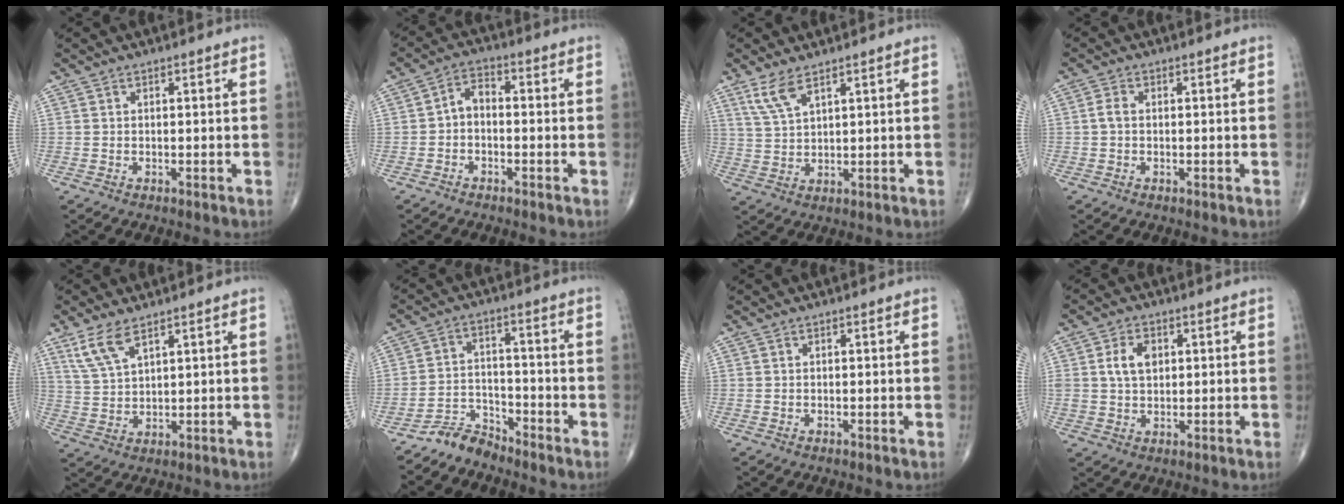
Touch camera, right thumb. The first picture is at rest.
{"total": 4.1, "force": [-0.9, 2.6, 3.0], "torque": [-0.045, 0.023, -0.028]}
{"total": 5.1, "force": [3.4, 1.6, 3.4], "torque": [-0.077, -0.012, 0.077]}
{"total": 1.8, "force": [-0.1, 1.1, 1.4], "torque": [-0.026, 0.003, -0.006]}
{"total": 6.4, "force": [4.2, 2.3, 4.3], "torque": [-0.092, -0.013, 0.093]}
{"total": 5.3, "force": [-5.0, 1.6, 0.3], "torque": [0.004, 0.042, -0.099]}
{"total": 0.0}
{"total": 5.9, "force": [1.4, 4.1, 4.1], "torque": [-0.064, 0.001, 0.026]}